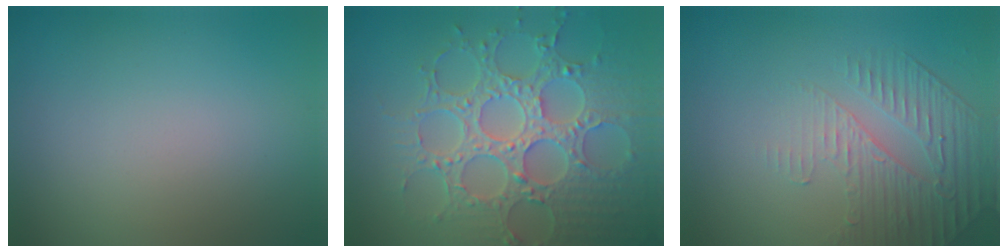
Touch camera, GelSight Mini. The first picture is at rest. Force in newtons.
{"total": 7.7, "press": 6.2, "slide": 4.6}
{"total": 2.2, "press": 1.7, "slide": 1.4}